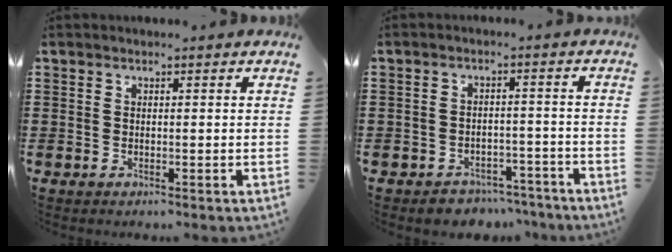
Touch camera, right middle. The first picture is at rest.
{"total": 3.1, "force": [-3.0, 0.8, -0.2], "torque": [-0.005, 0.002, -0.066]}